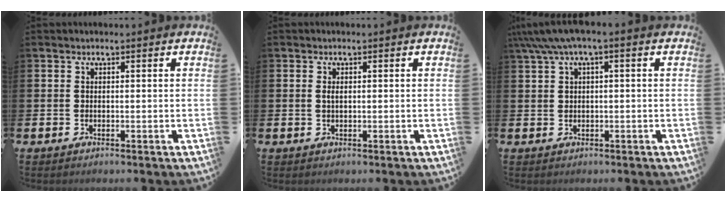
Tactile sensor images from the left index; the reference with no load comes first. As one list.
[{"total": 0.8, "force": [0.1, 0.3, 0.7], "torque": [-0.005, -0.001, -0.002]}, {"total": 3.3, "force": [1.1, 0.7, 3.1], "torque": [-0.063, 0.004, 0.019]}]